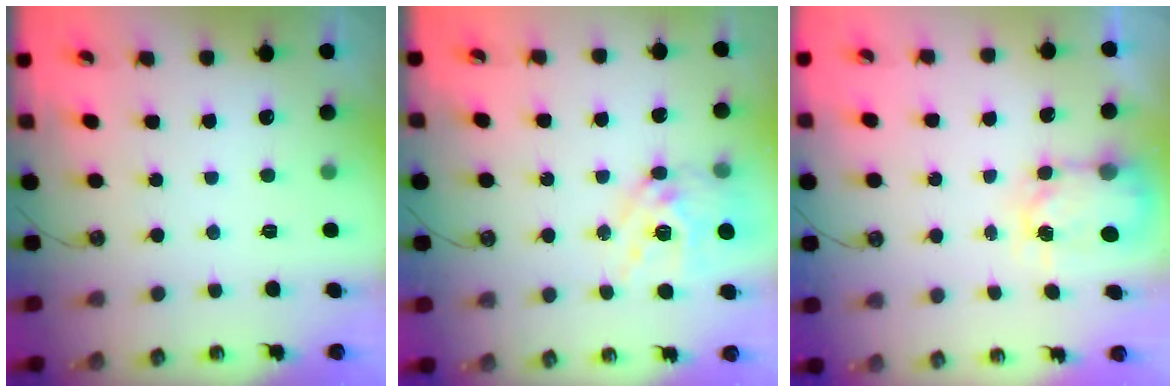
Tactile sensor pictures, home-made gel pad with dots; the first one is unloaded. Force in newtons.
{"total": 14.5, "press": 14.4, "slide": 1.3}
{"total": 5.4, "press": 5.4, "slide": 0.4}